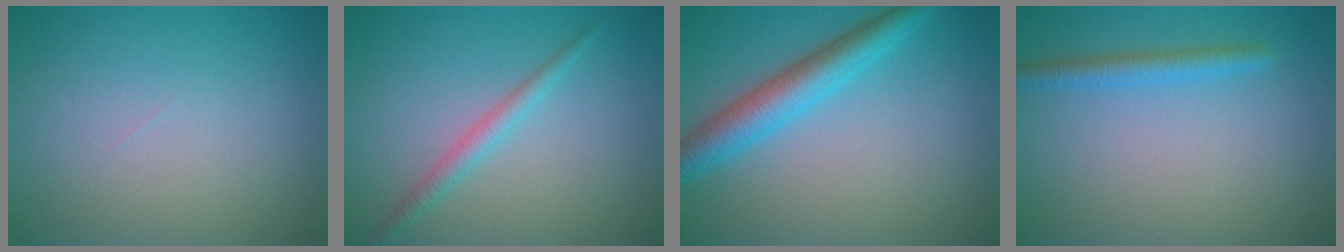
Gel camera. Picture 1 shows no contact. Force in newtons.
{"total": 1.8, "press": 1.8, "slide": 0.0}
{"total": 4.7, "press": 4.7, "slide": 0.1}
{"total": 2.0, "press": 2.0, "slide": 0.1}